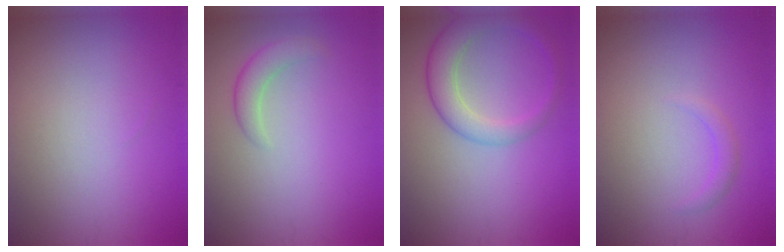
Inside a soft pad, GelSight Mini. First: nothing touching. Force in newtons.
{"total": 2.0, "press": 2.0, "slide": 0.2}
{"total": 4.1, "press": 4.0, "slide": 0.3}
{"total": 1.1, "press": 1.1, "slide": 0.1}